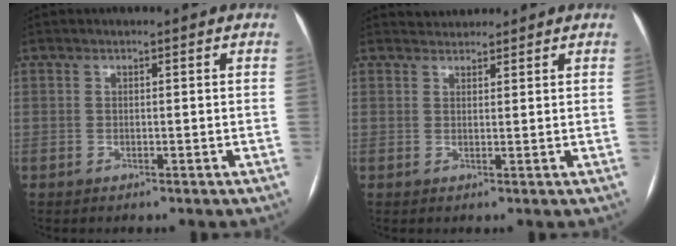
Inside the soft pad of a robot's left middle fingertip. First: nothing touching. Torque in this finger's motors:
{"motor_torque": [0.02, -0.01, -0.01, -0.01]}